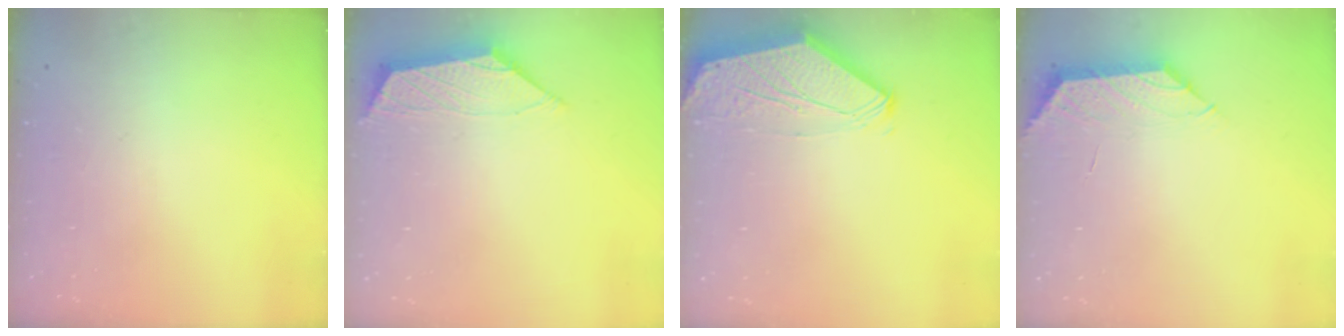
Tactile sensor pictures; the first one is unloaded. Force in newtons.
{"total": 1.4, "press": 1.4, "slide": 0.2}
{"total": 0.0}
{"total": 0.9, "press": 0.7, "slide": 0.5}